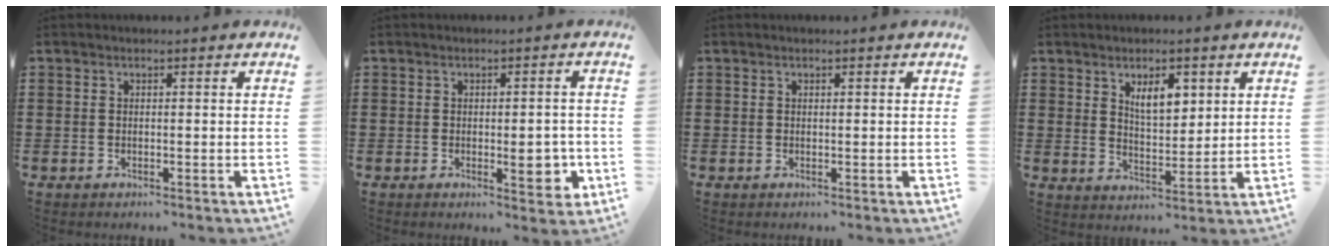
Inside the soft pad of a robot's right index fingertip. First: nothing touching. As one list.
[{"total": 4.9, "force": [-0.9, 1.7, 4.5], "torque": [-0.058, -0.004, -0.014]}, {"total": 0.0}, {"total": 5.2, "force": [2.7, 2.4, 3.8], "torque": [-0.058, 0.000, 0.041]}]